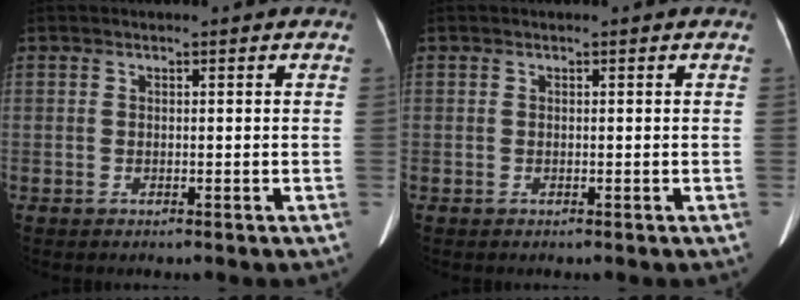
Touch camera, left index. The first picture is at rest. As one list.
[{"total": 0.0}]